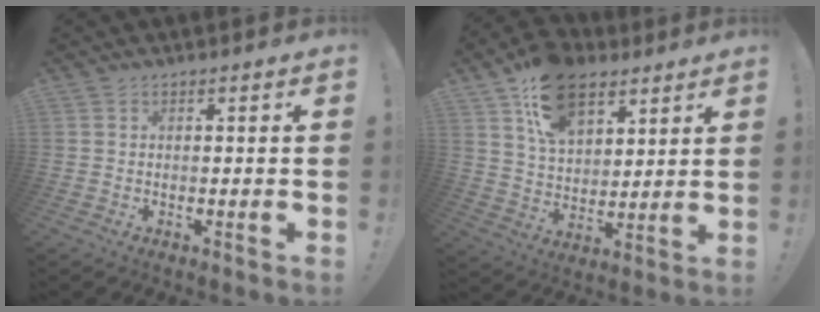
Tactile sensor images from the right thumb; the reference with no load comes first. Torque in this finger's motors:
{"motor_torque": [1.98, 2.07, 1.26, 1.04, 0.15]}